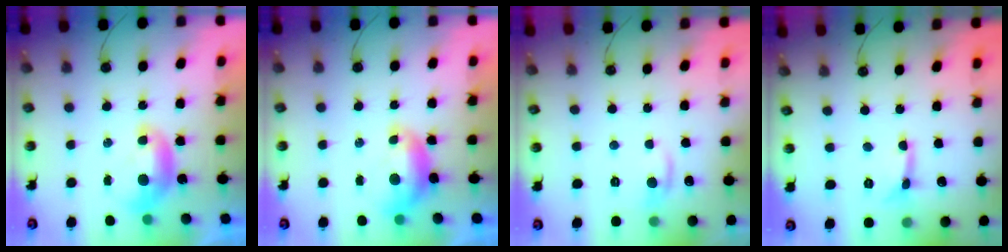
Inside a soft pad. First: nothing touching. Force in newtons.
{"total": 0.0}
{"total": 1.8, "press": 1.6, "slide": 0.8}
{"total": 0.7, "press": 0.6, "slide": 0.3}